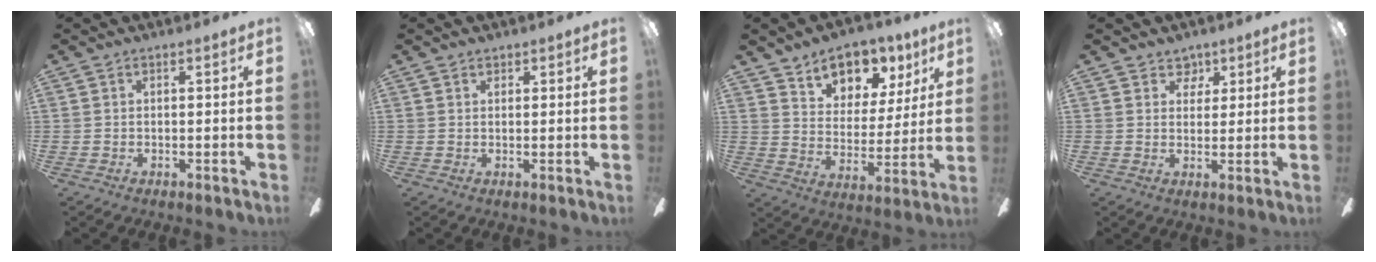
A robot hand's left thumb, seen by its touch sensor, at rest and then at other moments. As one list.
[{"total": 1.1, "force": [0.9, 0.6, 0.1], "torque": [-0.002, 0.001, 0.017]}, {"total": 11.1, "force": [8.6, 6.5, 2.9], "torque": [-0.037, -0.069, 0.158]}, {"total": 4.4, "force": [3.0, 3.2, 0.6], "torque": [-0.002, -0.011, 0.052]}]